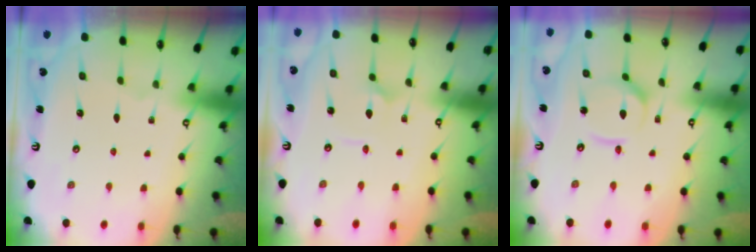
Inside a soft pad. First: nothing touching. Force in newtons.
{"total": 2.1, "press": 2.1, "slide": 0.1}
{"total": 6.6, "press": 6.6, "slide": 0.6}